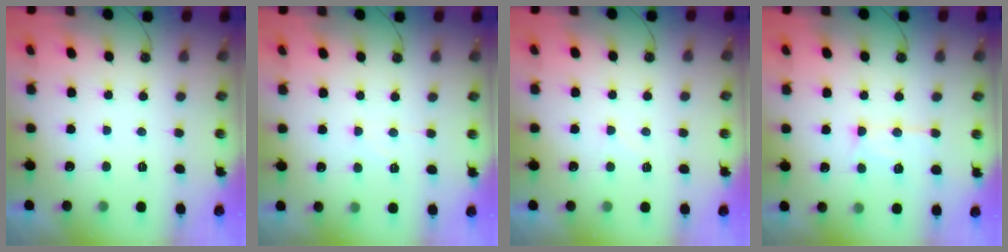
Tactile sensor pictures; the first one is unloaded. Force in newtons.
{"total": 5.5, "press": 5.5, "slide": 0.8}
{"total": 3.6, "press": 3.6, "slide": 0.5}
{"total": 11.1, "press": 11.1, "slide": 1.0}